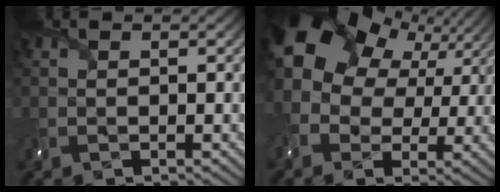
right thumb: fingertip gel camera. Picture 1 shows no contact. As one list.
[{"total": 16.5, "force": [4.7, 12.0, 10.4], "torque": [-0.232, 0.027, 0.080]}]